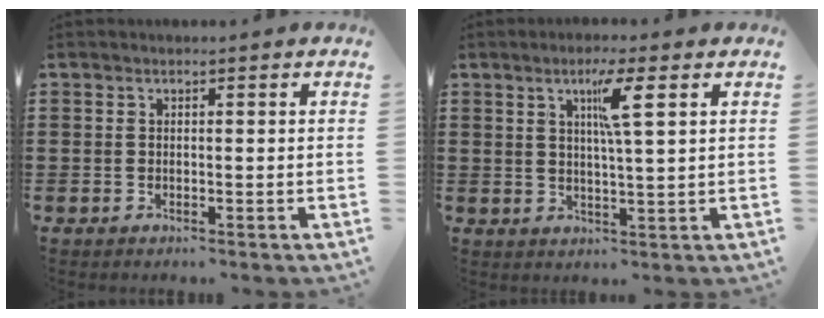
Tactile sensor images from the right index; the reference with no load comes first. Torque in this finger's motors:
{"motor_torque": [0.11, 0.08, 0.42, 0.10]}